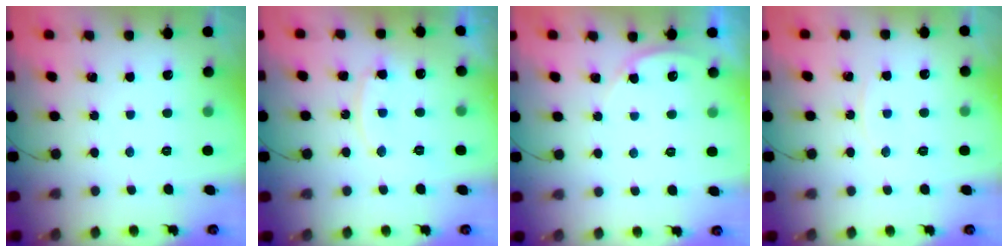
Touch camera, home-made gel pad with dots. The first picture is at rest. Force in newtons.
{"total": 11.1, "press": 11.1, "slide": 0.7}
{"total": 3.0, "press": 3.0, "slide": 0.2}
{"total": 6.4, "press": 6.4, "slide": 0.3}